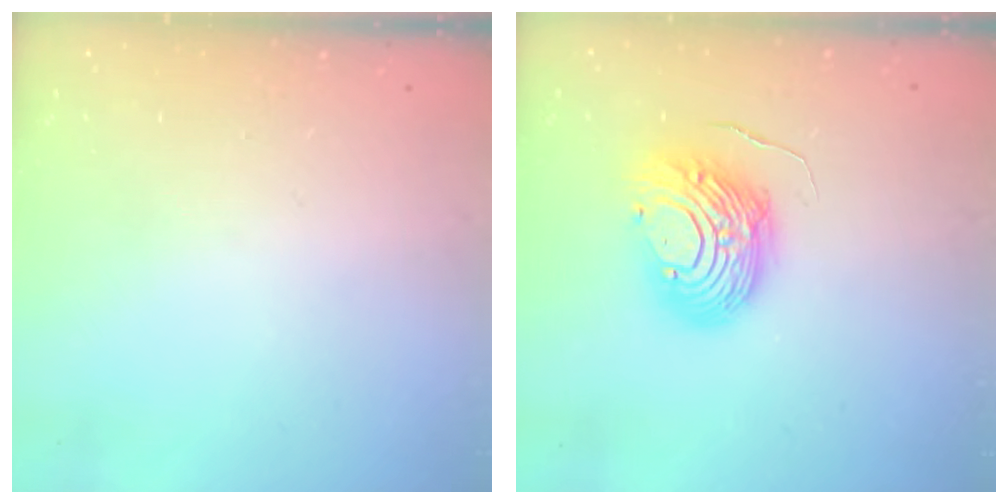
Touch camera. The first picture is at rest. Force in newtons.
{"total": 12.4, "press": 12.3, "slide": 1.0}